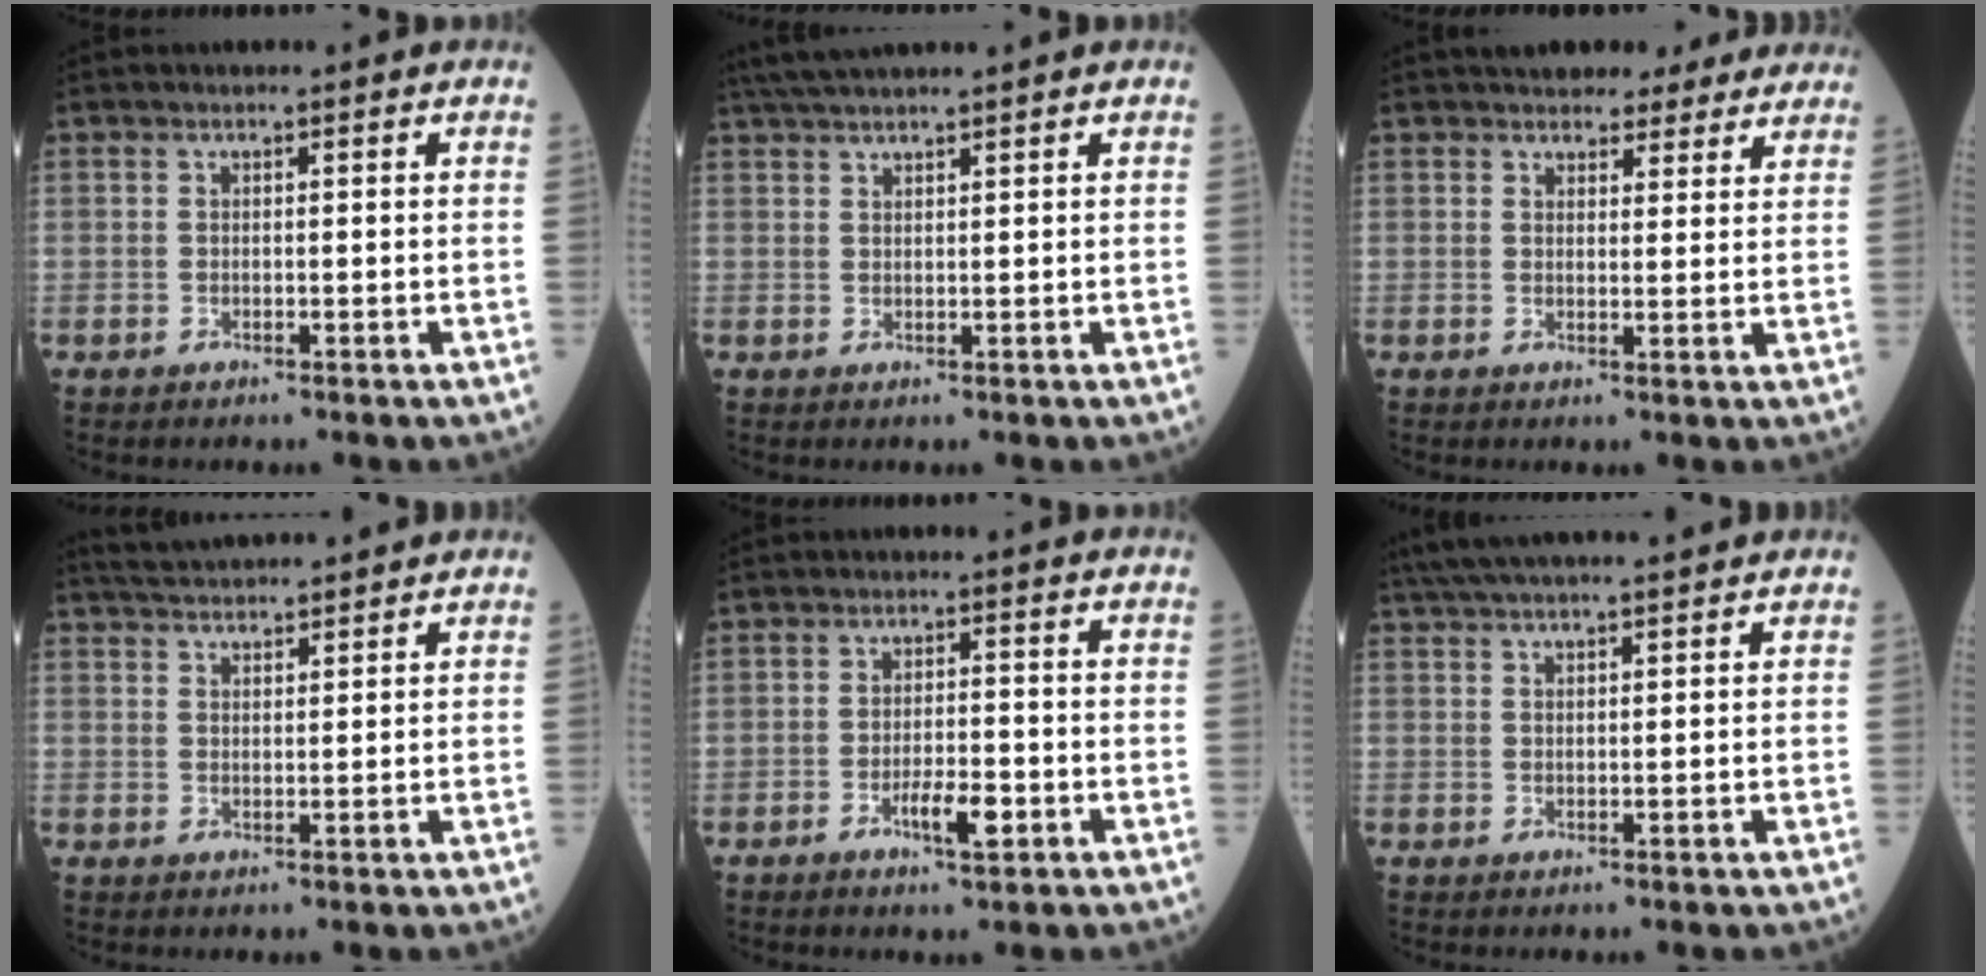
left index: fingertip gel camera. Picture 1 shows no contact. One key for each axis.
{"total": 5.5, "fx": 4.8, "fy": -0.5, "fz": 2.6, "tx": -0.045, "ty": 0.033, "tz": 0.090}
{"total": 10.1, "fx": 9.0, "fy": 3.7, "fz": 3.0, "tx": -0.019, "ty": 0.021, "tz": 0.101}
{"total": 8.6, "fx": 8.2, "fy": 0.7, "fz": 2.7, "tx": -0.050, "ty": 0.037, "tz": 0.127}
{"total": 4.3, "fx": -1.9, "fy": 1.0, "fz": 3.8, "tx": -0.068, "ty": 0.001, "tz": -0.029}
{"total": 12.4, "fx": 11.0, "fy": 0.7, "fz": 5.8, "tx": -0.103, "ty": 0.038, "tz": 0.166}